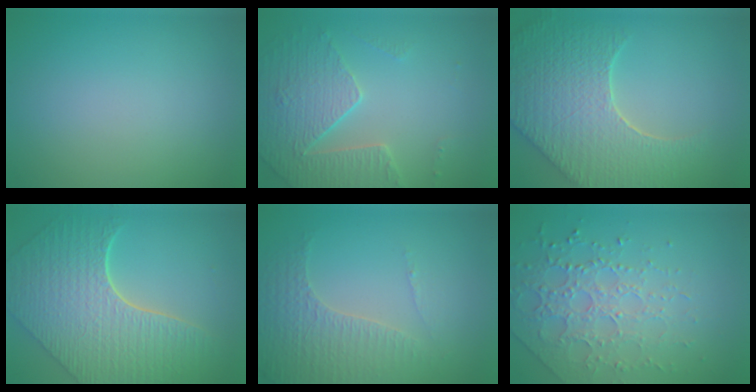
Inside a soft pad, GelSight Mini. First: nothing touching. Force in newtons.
{"total": 4.1, "press": 4.0, "slide": 1.0}
{"total": 9.1, "press": 6.4, "slide": 6.5}
{"total": 8.4, "press": 6.3, "slide": 5.6}
{"total": 4.3, "press": 3.1, "slide": 3.0}
{"total": 3.9, "press": 3.7, "slide": 1.0}